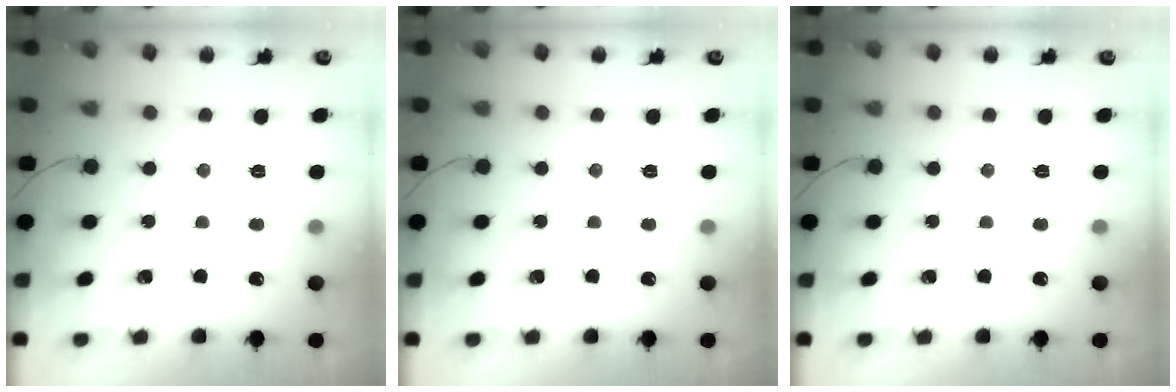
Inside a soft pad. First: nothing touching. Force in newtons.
{"total": 0.0}
{"total": 0.0}